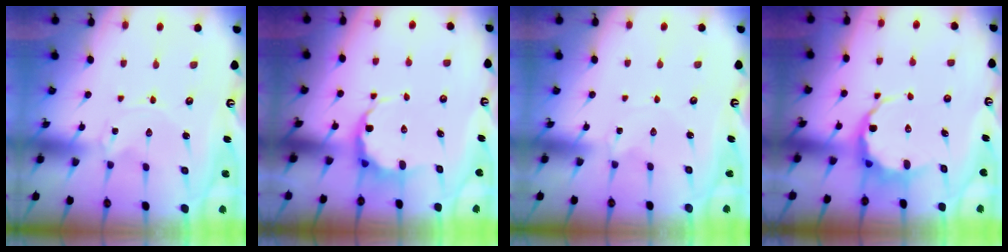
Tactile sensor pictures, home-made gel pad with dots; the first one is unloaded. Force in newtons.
{"total": 6.8, "press": 6.6, "slide": 1.6}
{"total": 1.0, "press": 1.0, "slide": 0.2}
{"total": 6.4, "press": 6.2, "slide": 1.7}